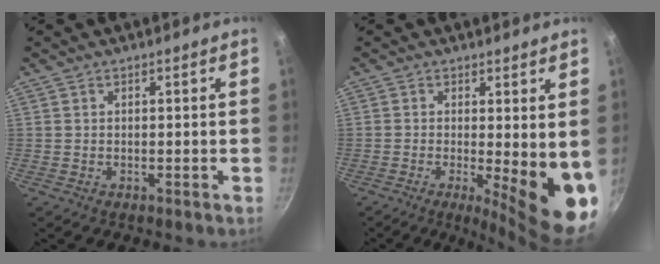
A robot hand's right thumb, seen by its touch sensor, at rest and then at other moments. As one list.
[{"total": 11.4, "force": [-1.3, 3.1, 10.9], "torque": [-0.129, -0.019, -0.012]}]